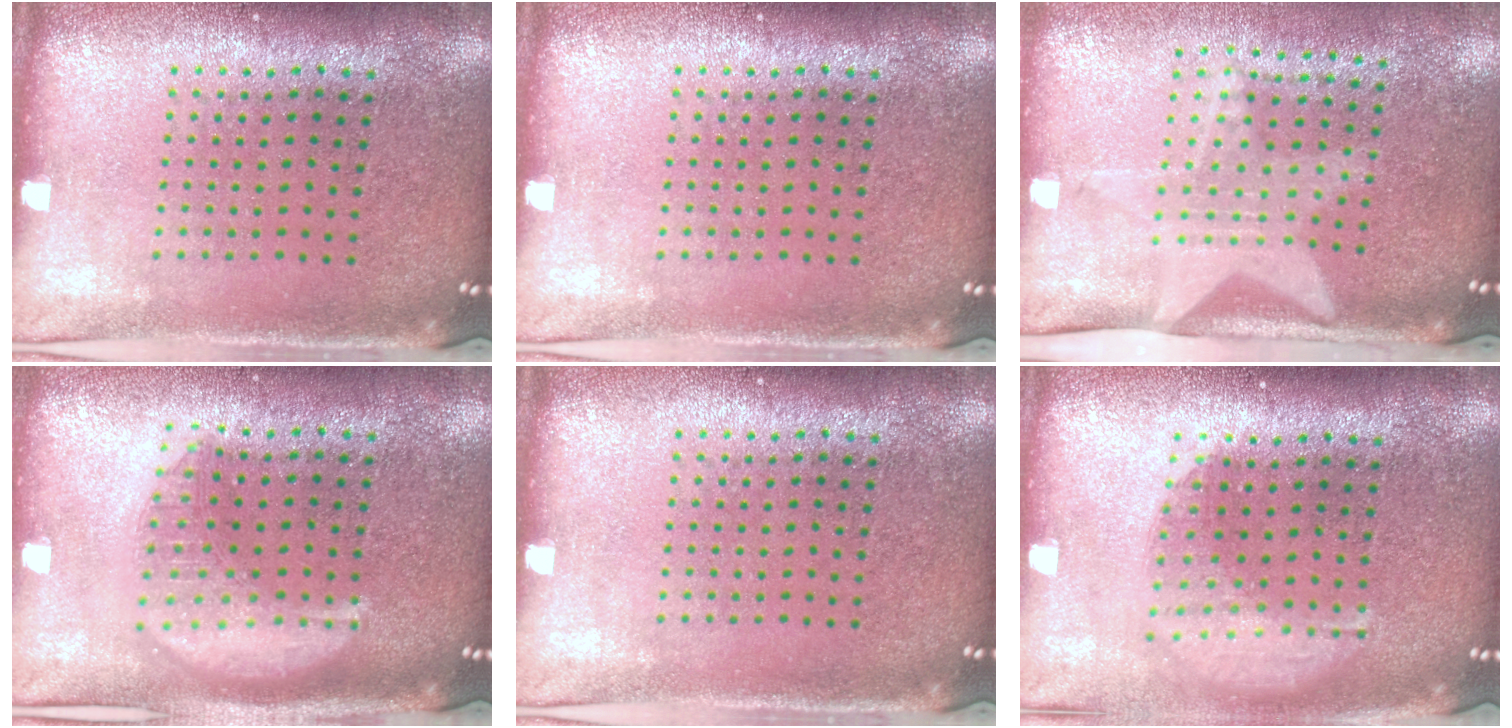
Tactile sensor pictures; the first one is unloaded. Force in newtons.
{"total": 0.0}
{"total": 2.1, "press": 1.5, "slide": 1.4}
{"total": 2.4, "press": 2.4, "slide": 0.3}
{"total": 0.0}
{"total": 1.6, "press": 1.2, "slide": 1.0}